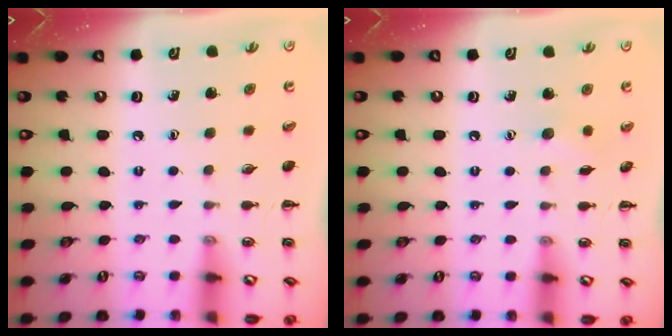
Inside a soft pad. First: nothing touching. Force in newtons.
{"total": 4.9, "press": 4.7, "slide": 1.2}